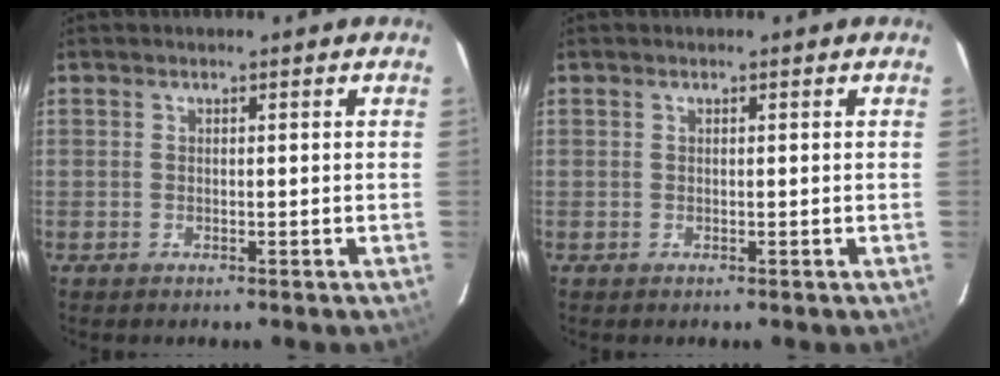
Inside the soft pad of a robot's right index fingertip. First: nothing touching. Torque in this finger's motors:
{"motor_torque": [0.09, 0.12, -0.02, 0.00]}